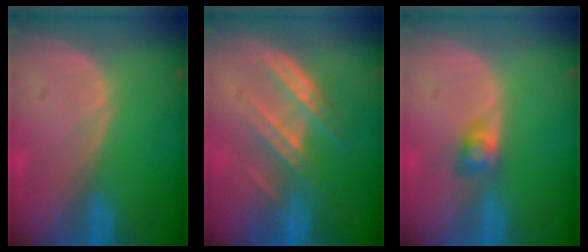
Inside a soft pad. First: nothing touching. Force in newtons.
{"total": 7.1, "press": 6.5, "slide": 3.0}
{"total": 2.7, "press": 2.5, "slide": 1.0}